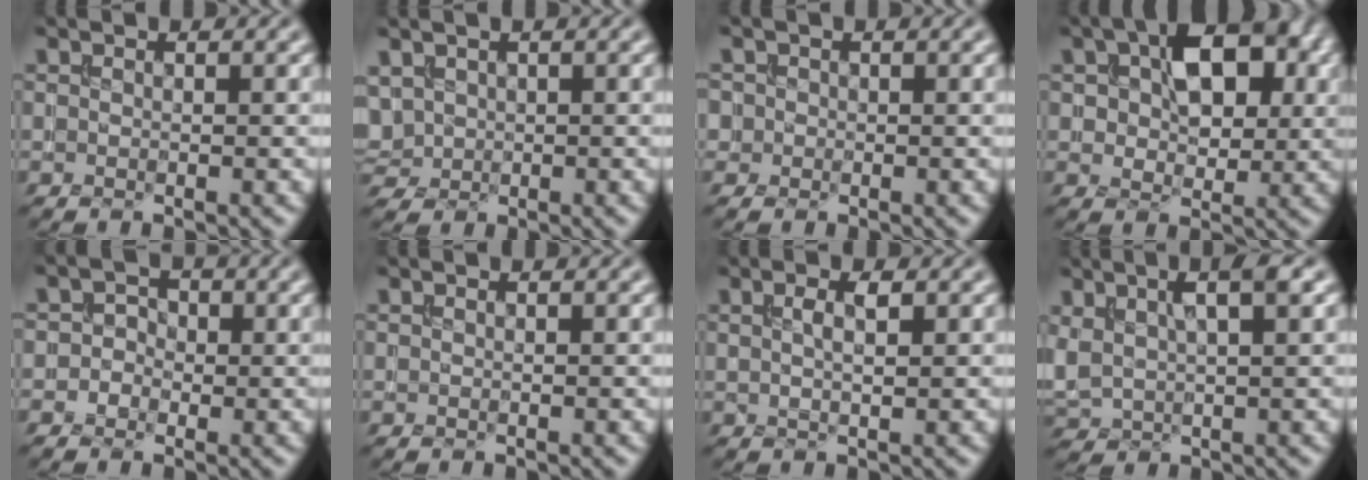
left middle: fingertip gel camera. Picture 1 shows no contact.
{"total": 2.1, "force": [0.4, 1.8, 1.1], "torque": [-0.029, 0.000, 0.015]}
{"total": 0.9, "force": [-0.2, 0.9, -0.1], "torque": [0.015, -0.003, -0.004]}
{"total": 7.1, "force": [1.9, 4.3, 5.3], "torque": [-0.083, 0.008, 0.022]}
{"total": 1.9, "force": [-0.6, 1.7, 0.5], "torque": [0.016, 0.004, -0.016]}
{"total": 0.0}
{"total": 1.6, "force": [0.5, 0.4, 1.5], "torque": [-0.024, 0.001, 0.011]}
{"total": 5.0, "force": [2.0, 2.0, 4.1], "torque": [-0.093, 0.009, 0.043]}